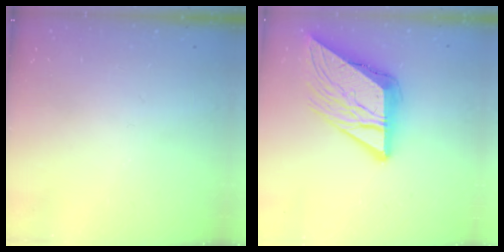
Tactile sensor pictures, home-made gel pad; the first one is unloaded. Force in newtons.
{"total": 16.6, "press": 16.5, "slide": 1.7}